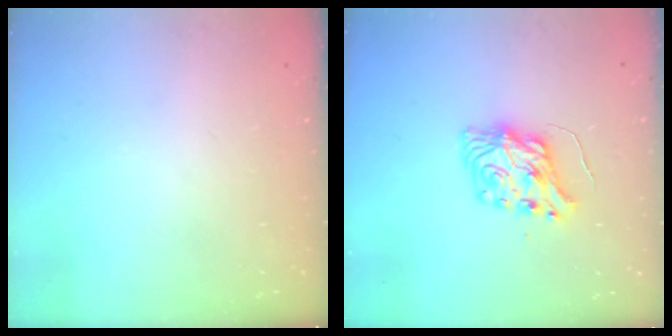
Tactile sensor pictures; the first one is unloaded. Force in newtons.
{"total": 8.1, "press": 8.0, "slide": 0.7}